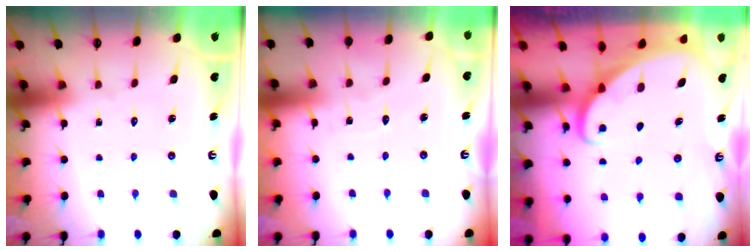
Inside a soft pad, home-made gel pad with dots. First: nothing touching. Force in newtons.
{"total": 2.9, "press": 2.9, "slide": 0.2}
{"total": 2.0, "press": 2.0, "slide": 0.3}